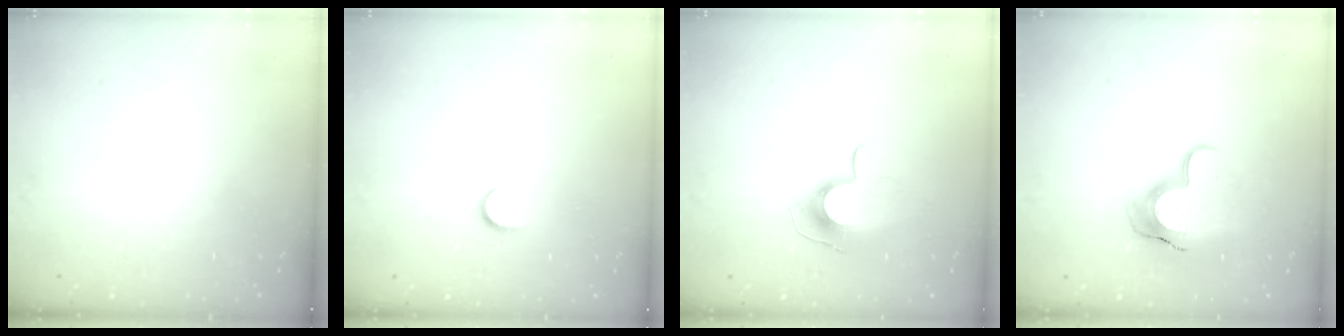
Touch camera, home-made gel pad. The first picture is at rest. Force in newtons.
{"total": 3.8, "press": 3.8, "slide": 0.4}
{"total": 11.2, "press": 11.1, "slide": 0.5}
{"total": 13.7, "press": 13.6, "slide": 1.0}